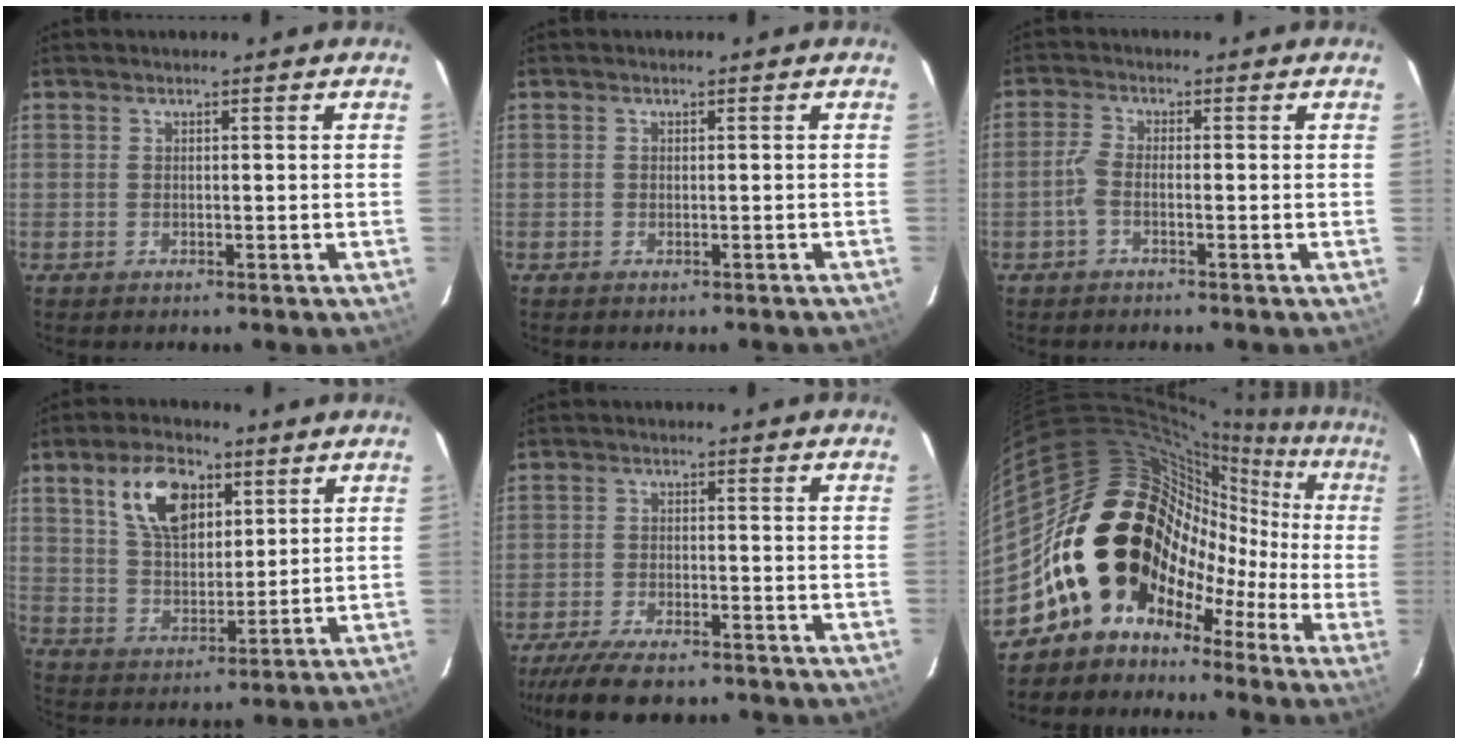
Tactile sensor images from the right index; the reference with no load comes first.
{"total": 1.0, "force": [-0.7, 0.6, 0.3], "torque": [-0.007, 0.000, -0.008]}
{"total": 2.5, "force": [-1.3, 1.0, 1.9], "torque": [-0.053, 0.008, -0.029]}
{"total": 11.9, "force": [5.5, 6.6, 8.2], "torque": [-0.148, 0.018, 0.106]}
{"total": 11.6, "force": [-9.6, 3.2, 5.6], "torque": [-0.130, -0.025, -0.159]}
{"total": 22.4, "force": [-5.4, 17.4, 13.0], "torque": [-0.229, 0.028, -0.095]}